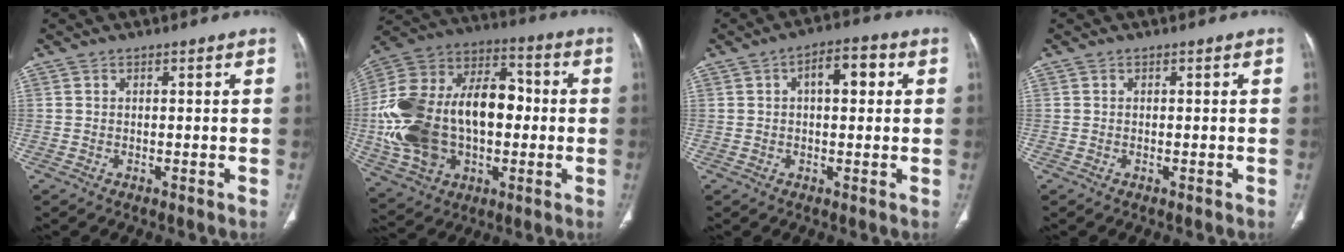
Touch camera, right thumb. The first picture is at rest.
{"total": 27.9, "force": [-1.4, 18.0, 21.2], "torque": [-0.402, 0.030, -0.011]}
{"total": 6.4, "force": [1.5, 3.2, 5.4], "torque": [-0.065, 0.015, 0.016]}
{"total": 0.0}